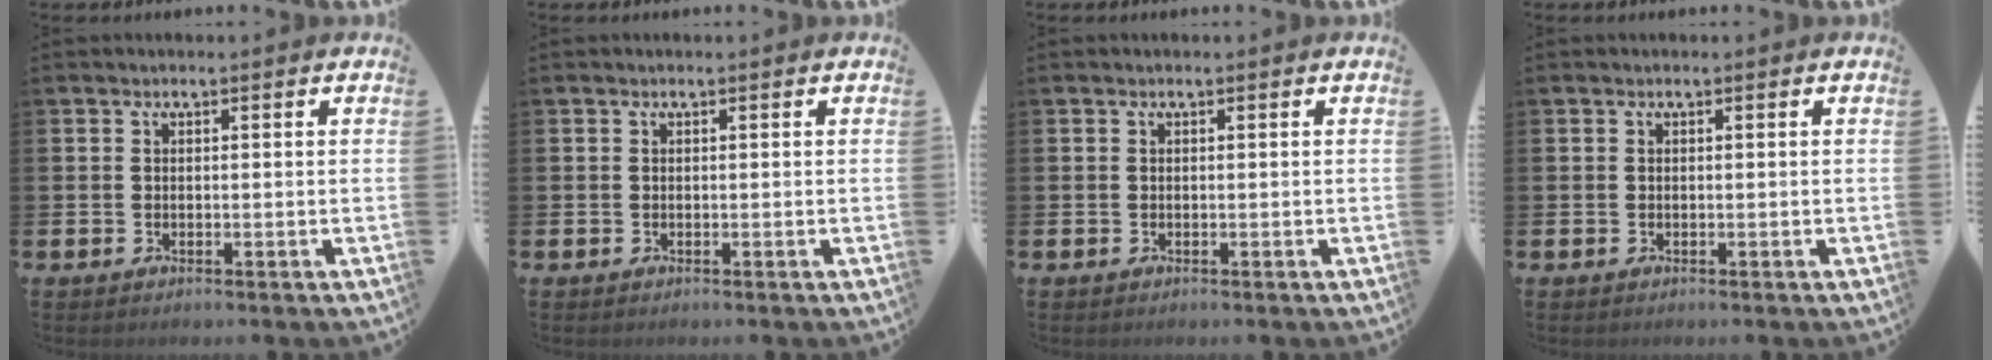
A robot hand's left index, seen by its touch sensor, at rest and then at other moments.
{"total": 0.0}
{"total": 0.0}
{"total": 0.0}